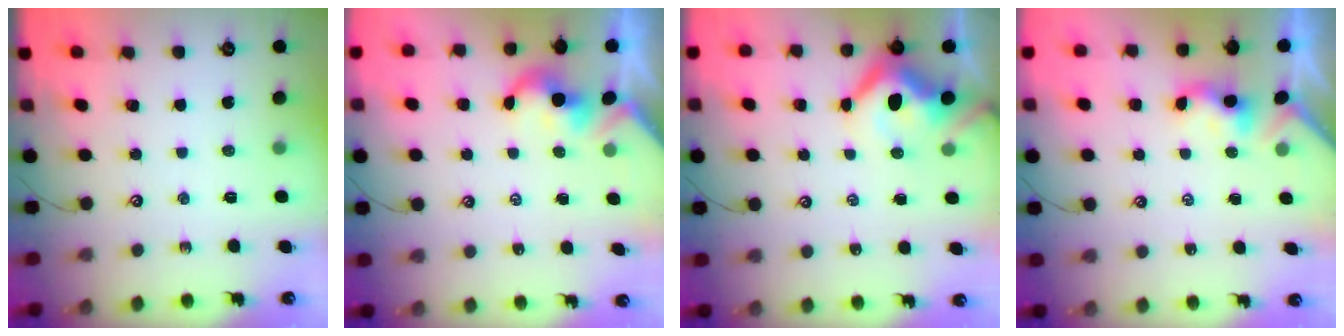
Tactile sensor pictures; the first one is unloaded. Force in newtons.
{"total": 2.1, "press": 2.1, "slide": 0.2}
{"total": 9.3, "press": 9.2, "slide": 1.3}
{"total": 0.8, "press": 0.6, "slide": 0.4}